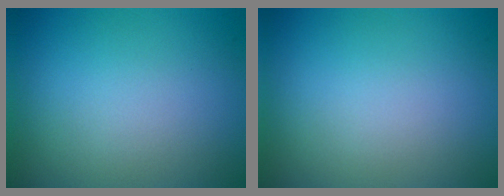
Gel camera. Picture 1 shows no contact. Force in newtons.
{"total": 0.0}